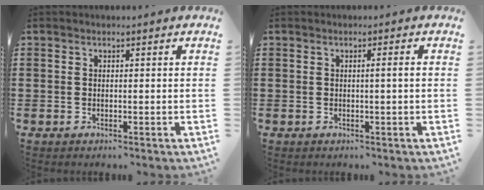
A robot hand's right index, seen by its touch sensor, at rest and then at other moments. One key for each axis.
{"total": 1.2, "fx": -0.1, "fy": -0.2, "fz": 1.2, "tx": -0.020, "ty": -0.002, "tz": -0.003}